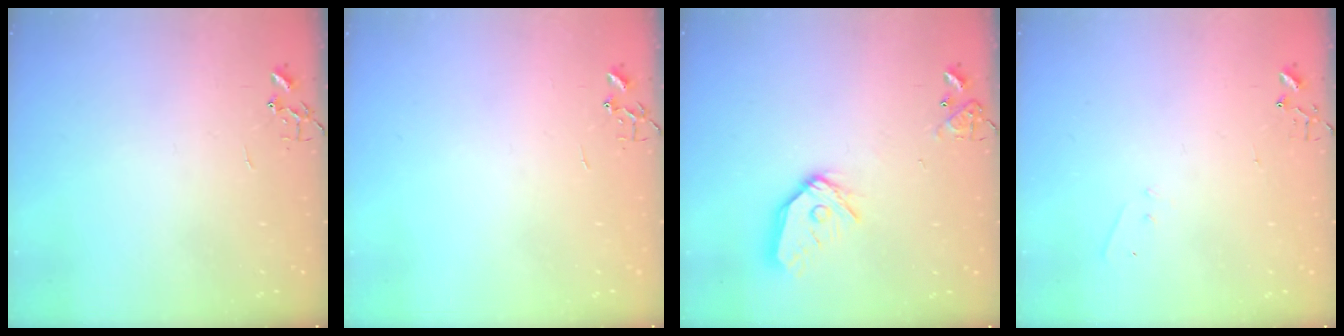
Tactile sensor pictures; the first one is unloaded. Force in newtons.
{"total": 0.0}
{"total": 13.7, "press": 13.6, "slide": 1.7}
{"total": 4.2, "press": 4.1, "slide": 0.6}